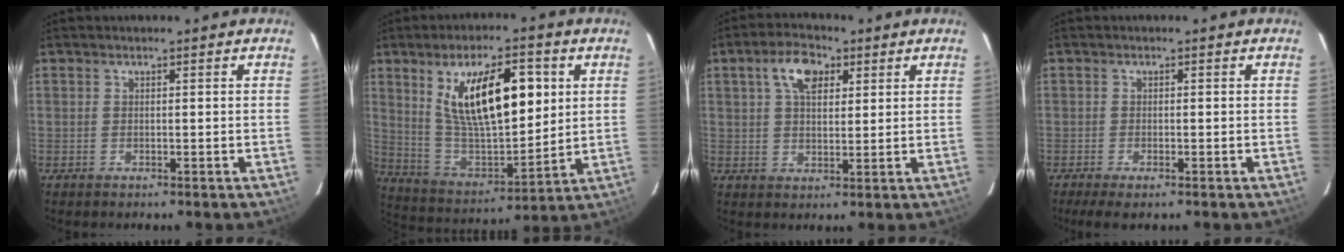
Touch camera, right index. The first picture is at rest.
{"total": 18.9, "force": [6.5, 7.4, 16.1], "torque": [-0.271, -0.001, 0.128]}
{"total": 6.7, "force": [3.0, 3.7, 4.7], "torque": [-0.081, 0.021, 0.054]}
{"total": 3.1, "force": [-2.3, 0.5, 2.1], "torque": [-0.049, -0.012, -0.039]}